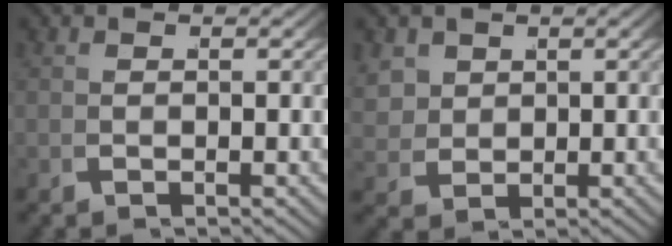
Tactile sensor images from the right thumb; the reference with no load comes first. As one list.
[{"total": 3.1, "force": [1.2, 2.4, 1.6], "torque": [-0.041, -0.015, 0.036]}]